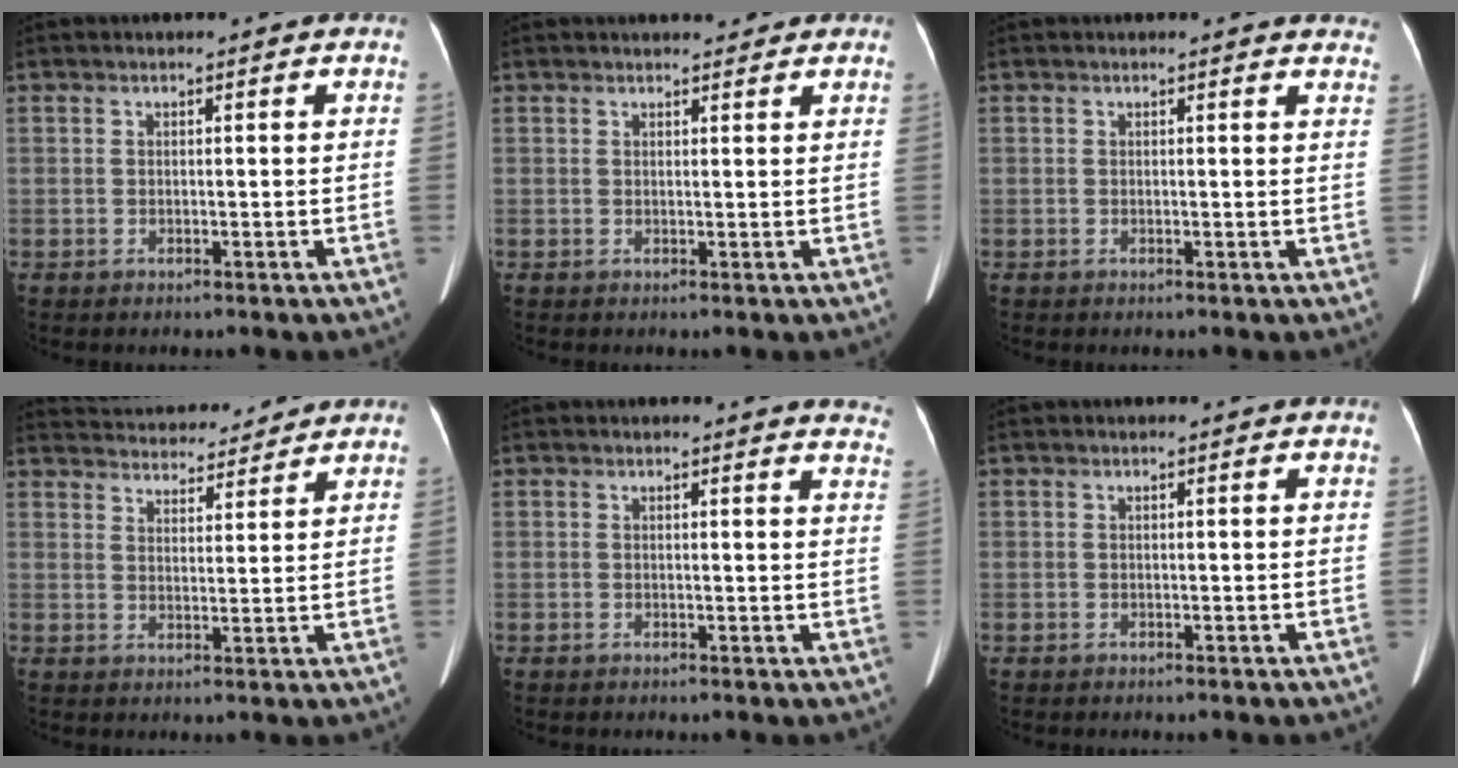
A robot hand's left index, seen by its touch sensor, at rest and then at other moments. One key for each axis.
{"total": 4.4, "fx": 3.9, "fy": 1.1, "fz": 1.7, "tx": -0.014, "ty": 0.012, "tz": 0.047}
{"total": 4.4, "fx": 4.2, "fy": 1.1, "fz": 0.5, "tx": 0.012, "ty": -0.013, "tz": 0.018}
{"total": 13.5, "fx": 12.9, "fy": 2.7, "fz": 3.1, "tx": -0.049, "ty": 0.026, "tz": 0.191}
{"total": 5.3, "fx": 5.2, "fy": 0.8, "fz": 0.5, "tx": 0.013, "ty": -0.027, "tz": 0.021}
{"total": 0.0}